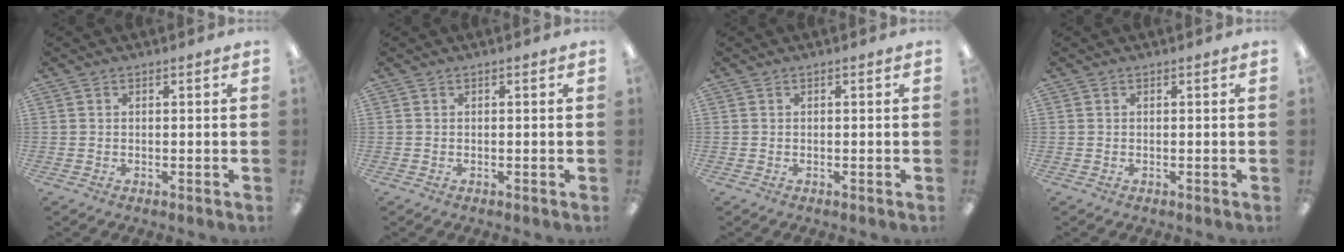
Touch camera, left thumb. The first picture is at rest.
{"total": 0.0}
{"total": 0.0}
{"total": 0.0}